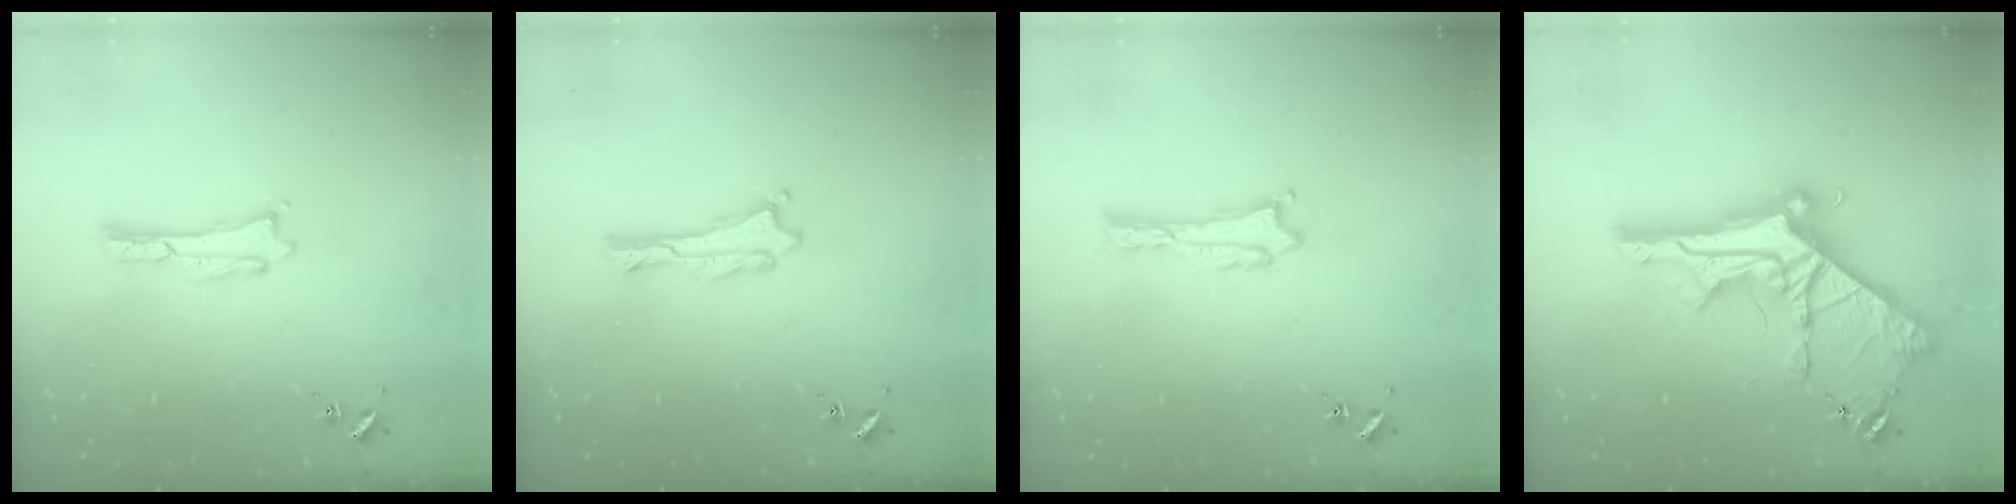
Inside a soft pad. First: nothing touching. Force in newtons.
{"total": 0.0}
{"total": 0.0}
{"total": 12.0, "press": 12.0, "slide": 1.3}